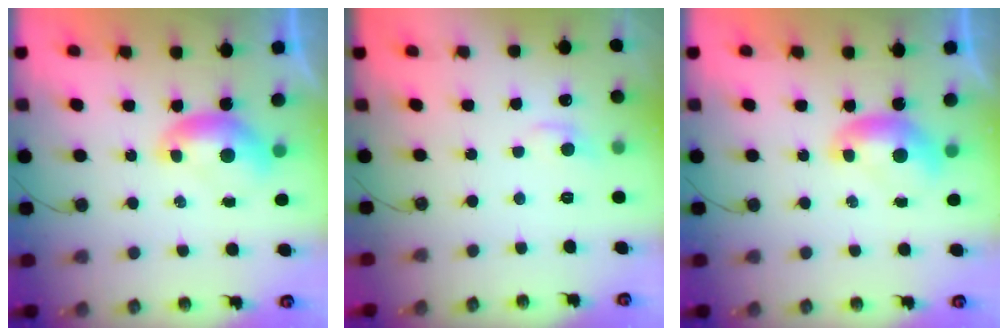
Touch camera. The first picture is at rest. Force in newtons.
{"total": 1.0, "press": 0.5, "slide": 0.9}
{"total": 0.0}